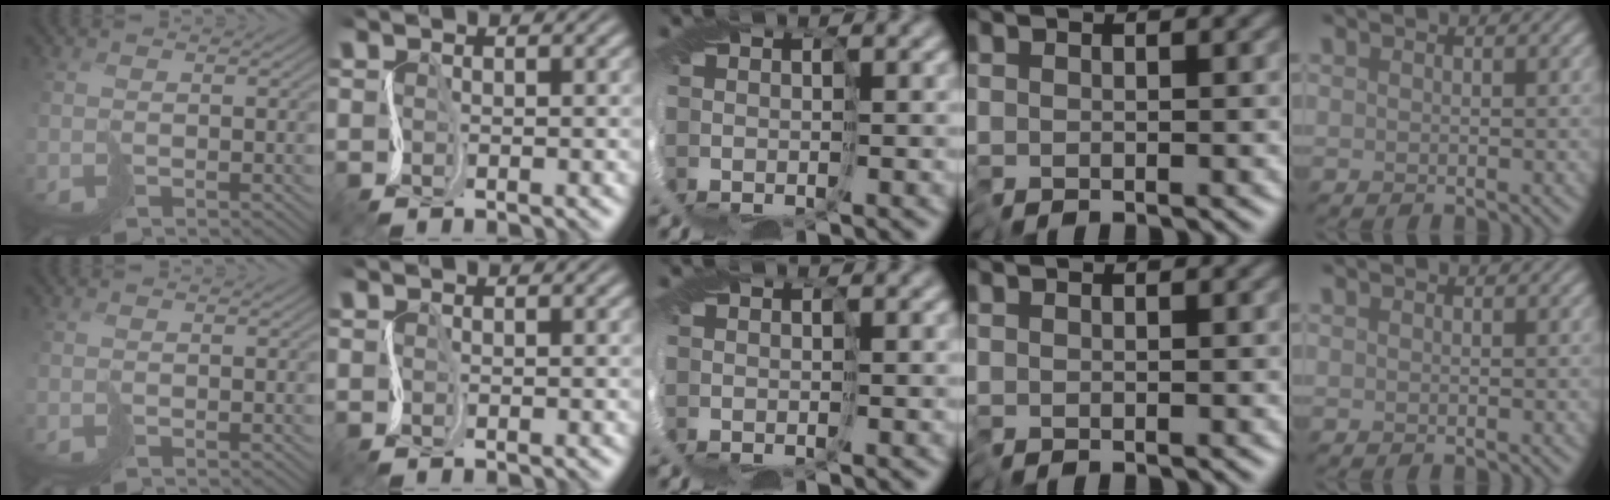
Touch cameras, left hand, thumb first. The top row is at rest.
{}